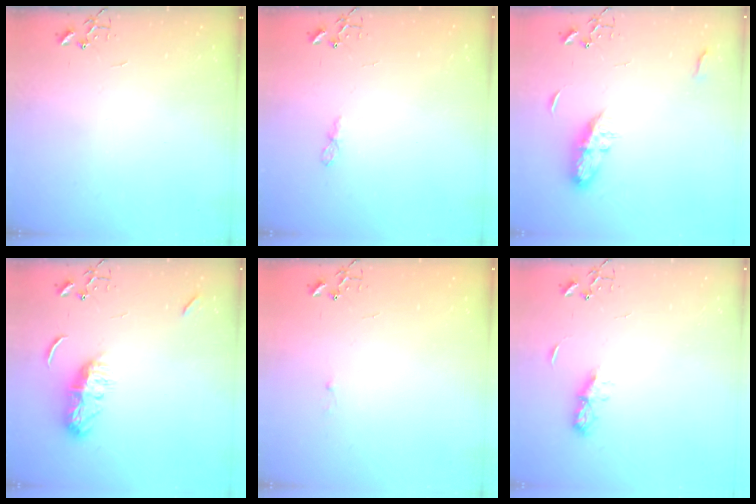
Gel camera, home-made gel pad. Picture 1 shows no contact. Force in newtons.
{"total": 4.8, "press": 4.7, "slide": 0.6}
{"total": 8.2, "press": 8.1, "slide": 0.6}
{"total": 9.1, "press": 9.1, "slide": 0.8}
{"total": 1.8, "press": 1.8, "slide": 0.2}
{"total": 6.4, "press": 6.3, "slide": 0.7}